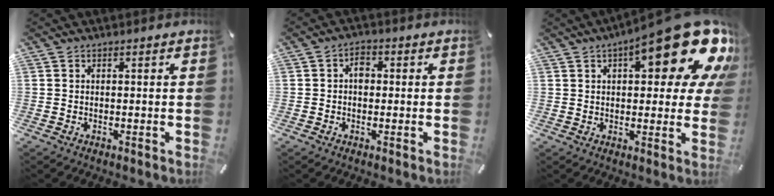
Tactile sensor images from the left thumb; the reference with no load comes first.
{"total": 3.1, "force": [0.0, 2.2, 2.1], "torque": [-0.026, 0.003, -0.005]}
{"total": 21.7, "force": [10.3, 8.7, 17.0], "torque": [-0.219, -0.059, 0.166]}